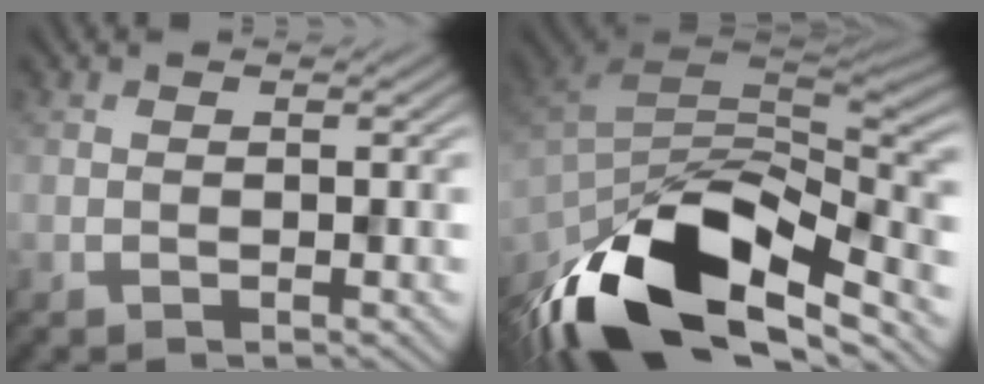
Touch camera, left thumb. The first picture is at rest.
{"total": 17.9, "force": [-10.8, 7.5, 12.1], "torque": [-0.268, -0.024, -0.189]}